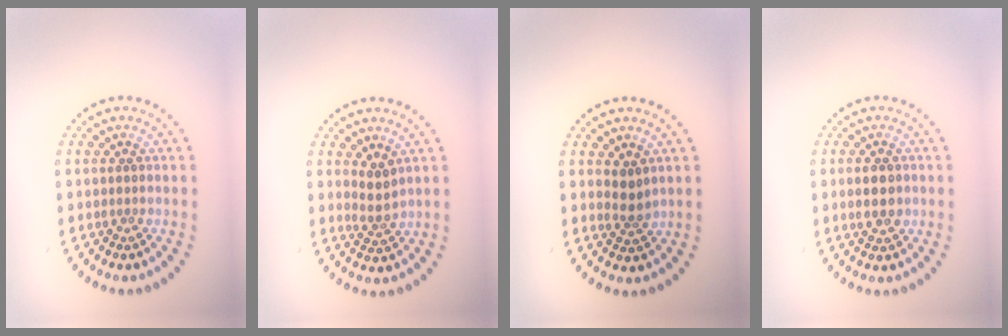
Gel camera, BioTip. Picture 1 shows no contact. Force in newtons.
{"total": 2.0, "press": 1.5, "slide": 1.3}
{"total": 1.7, "press": 1.4, "slide": 1.0}
{"total": 2.2, "press": 2.2, "slide": 0.0}